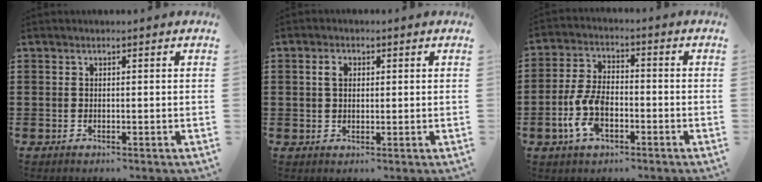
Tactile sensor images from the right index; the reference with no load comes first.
{"total": 2.3, "force": [0.6, 1.5, 1.6], "torque": [-0.035, 0.009, 0.010]}
{"total": 7.8, "force": [-2.5, 4.2, 6.1], "torque": [-0.145, 0.000, -0.053]}